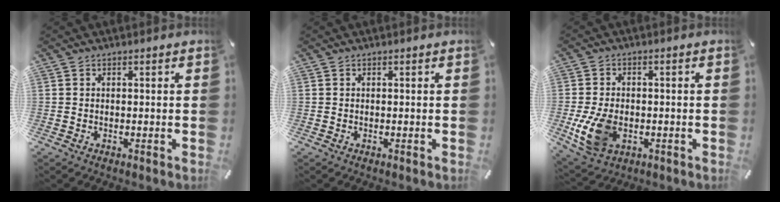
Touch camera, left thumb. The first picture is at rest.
{"total": 0.0}
{"total": 9.9, "force": [-2.2, 6.9, 6.8], "torque": [-0.151, -0.002, -0.039]}